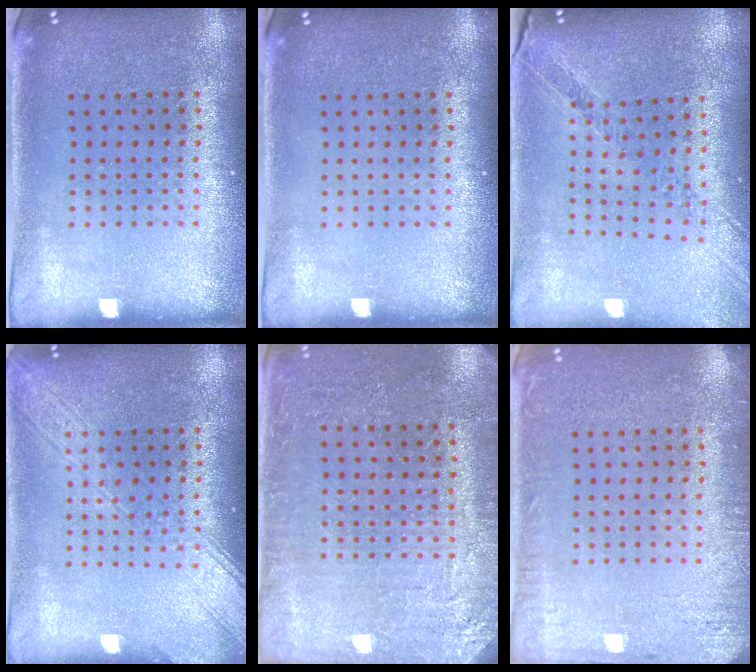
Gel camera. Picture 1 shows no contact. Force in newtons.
{"total": 0.0}
{"total": 1.1, "press": 1.1, "slide": 0.2}
{"total": 3.4, "press": 3.3, "slide": 0.4}
{"total": 2.8, "press": 2.8, "slide": 0.3}
{"total": 2.5, "press": 2.5, "slide": 0.3}